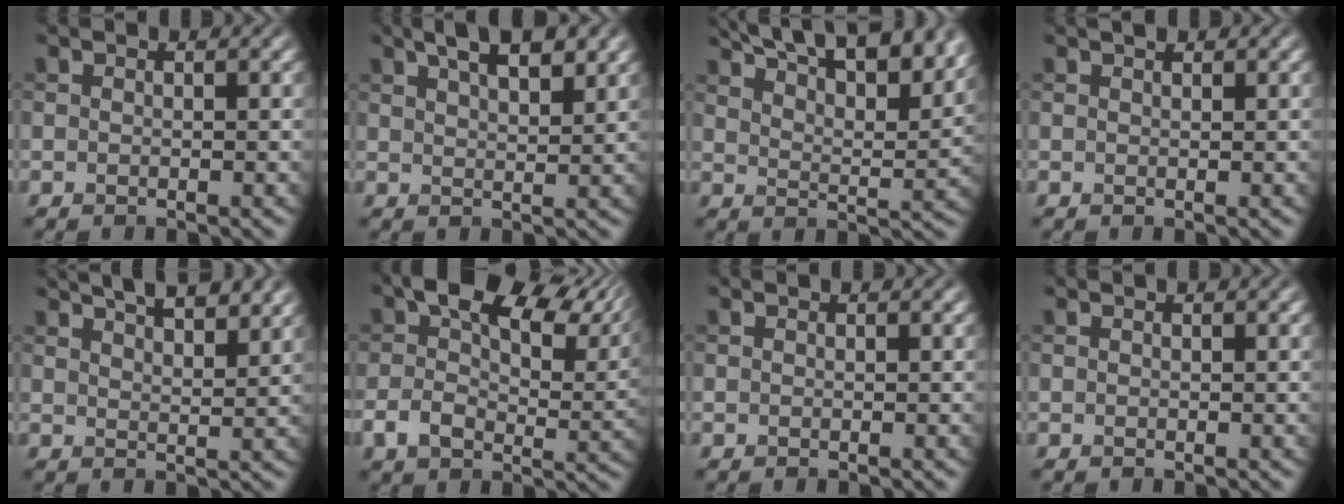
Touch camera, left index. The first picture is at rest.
{"total": 5.3, "force": [3.4, 1.6, 3.7], "torque": [-0.044, 0.016, 0.044]}
{"total": 15.2, "force": [11.2, 5.1, 8.9], "torque": [-0.104, 0.033, 0.121]}
{"total": 0.7, "force": [0.5, 0.2, 0.3], "torque": [-0.003, 0.001, 0.010]}
{"total": 6.5, "force": [4.8, 2.1, 3.8], "torque": [-0.029, 0.022, 0.047]}
{"total": 10.3, "force": [3.5, 6.0, 7.7], "torque": [-0.125, -0.003, 0.058]}
{"total": 0.0}
{"total": 0.0}